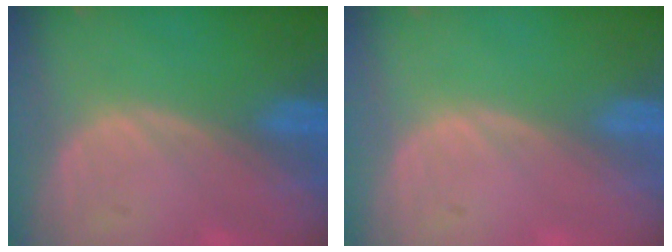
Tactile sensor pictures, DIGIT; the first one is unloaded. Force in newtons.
{"total": 0.0}